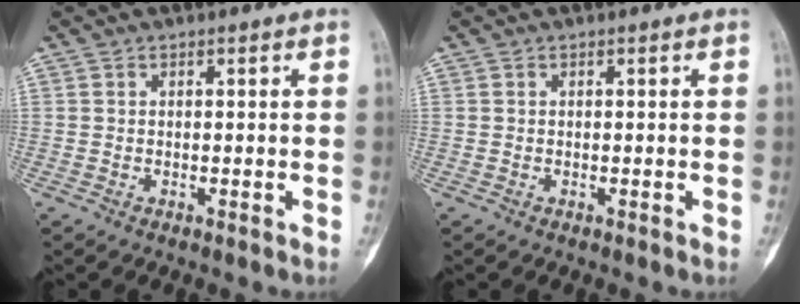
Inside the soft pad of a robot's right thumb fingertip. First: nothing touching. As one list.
[{"total": 0.0}]